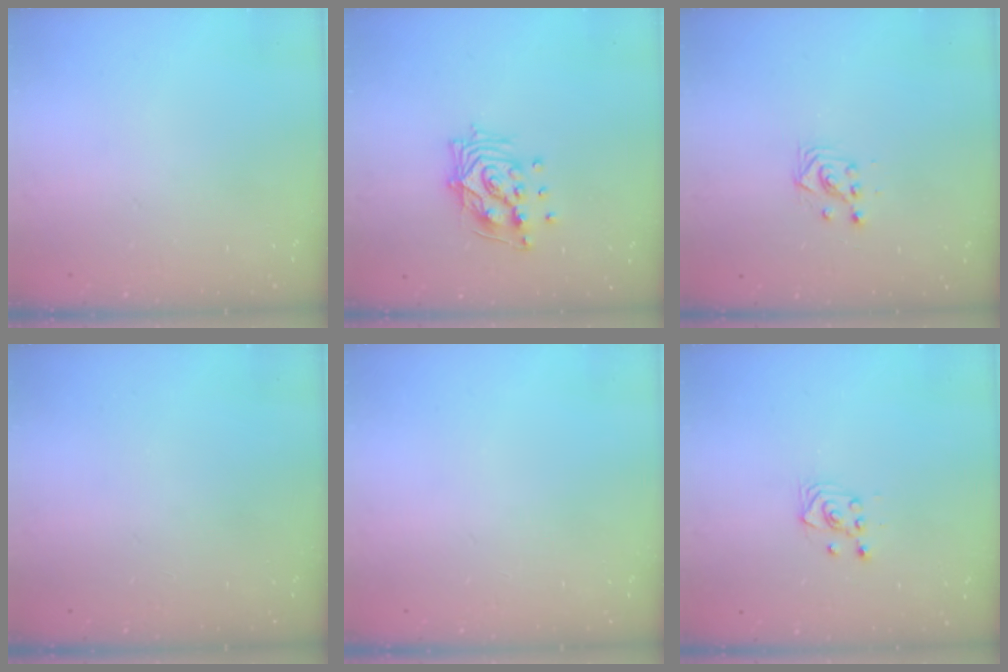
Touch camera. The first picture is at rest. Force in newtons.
{"total": 12.6, "press": 12.5, "slide": 1.3}
{"total": 2.9, "press": 2.9, "slide": 0.2}
{"total": 0.0}
{"total": 0.0}
{"total": 3.5, "press": 3.2, "slide": 1.5}